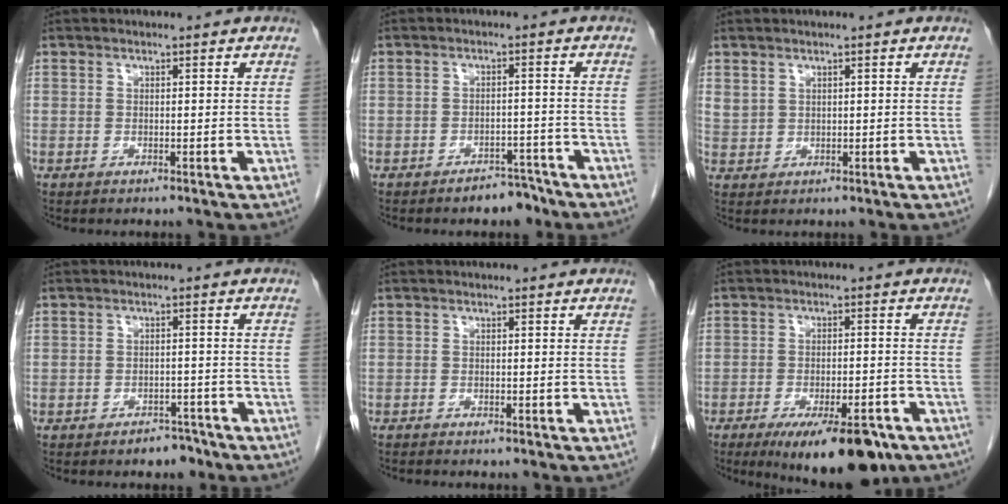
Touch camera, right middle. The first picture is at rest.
{"total": 3.6, "force": [-3.0, 1.7, 1.1], "torque": [-0.014, 0.007, -0.040]}
{"total": 1.9, "force": [1.3, 1.3, 0.6], "torque": [-0.010, 0.003, 0.031]}
{"total": 2.8, "force": [-2.2, 1.5, 0.9], "torque": [-0.011, 0.005, -0.026]}
{"total": 0.6, "force": [-0.6, 0.0, 0.1], "torque": [-0.008, -0.002, -0.013]}
{"total": 12.5, "force": [-8.4, 3.5, 8.5], "torque": [-0.106, -0.011, -0.123]}